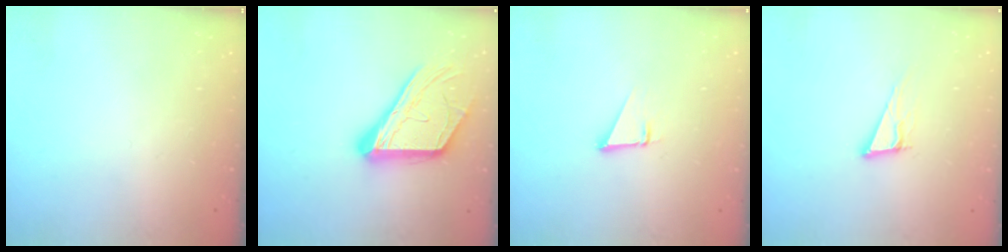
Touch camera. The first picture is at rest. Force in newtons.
{"total": 17.1, "press": 17.0, "slide": 1.6}
{"total": 1.9, "press": 1.9, "slide": 0.0}
{"total": 11.3, "press": 10.9, "slide": 3.3}